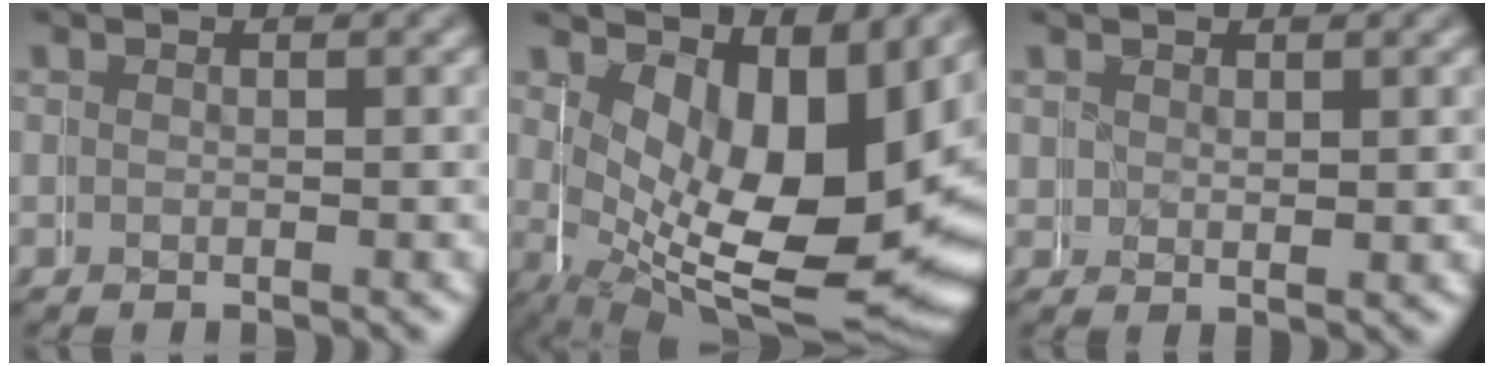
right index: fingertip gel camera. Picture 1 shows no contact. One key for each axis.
{"total": 13.7, "fx": 0.3, "fy": 6.6, "fz": 12.0, "tx": -0.193, "ty": -0.058, "tz": 0.044}
{"total": 1.7, "fx": 1.3, "fy": 0.7, "fz": 0.8, "tx": -0.019, "ty": -0.012, "tz": 0.028}